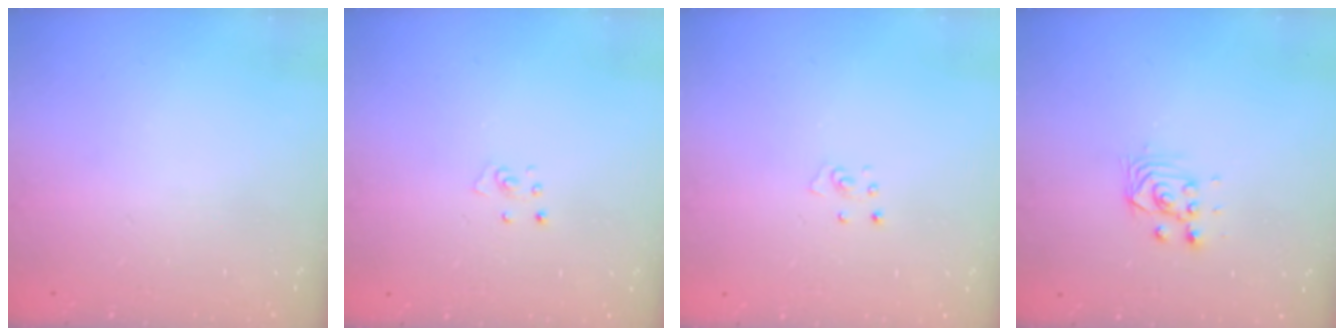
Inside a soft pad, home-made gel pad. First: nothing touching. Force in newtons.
{"total": 3.3, "press": 3.3, "slide": 0.3}
{"total": 3.3, "press": 3.3, "slide": 0.3}
{"total": 2.8, "press": 2.8, "slide": 0.2}